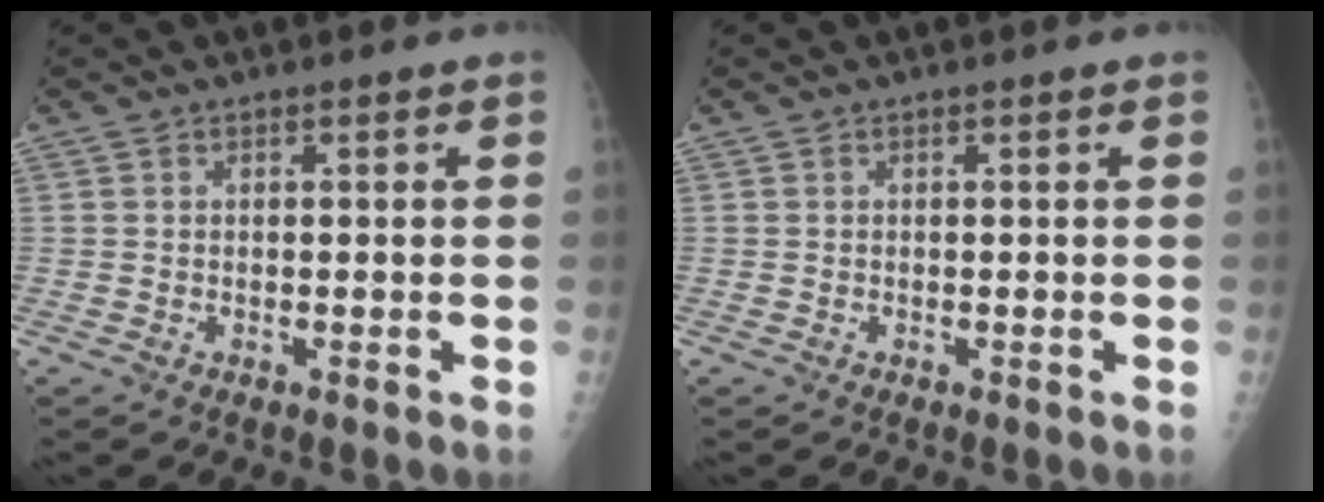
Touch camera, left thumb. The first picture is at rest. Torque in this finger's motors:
{"motor_torque": [0.00, 0.00, 0.00, -0.05, 0.02]}